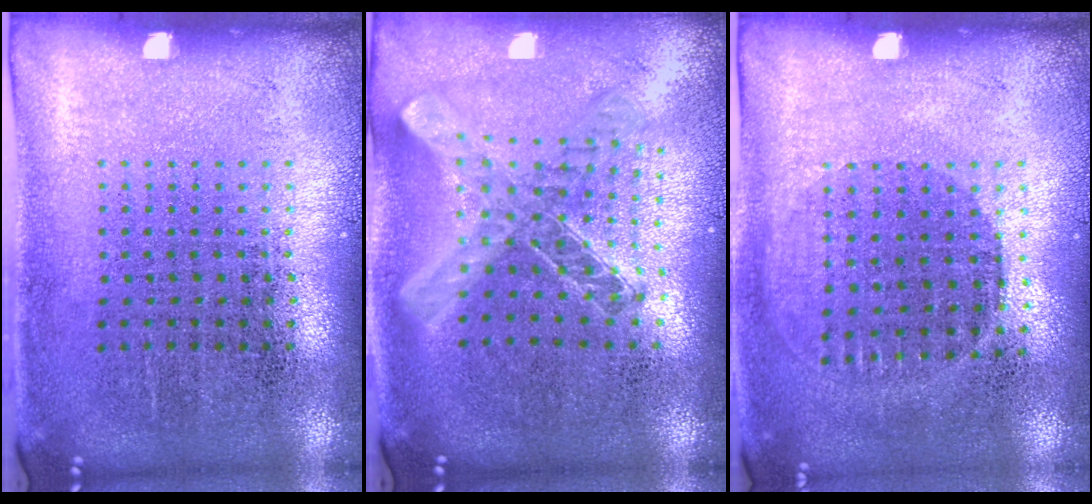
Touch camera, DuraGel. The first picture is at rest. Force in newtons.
{"total": 1.1, "press": 1.1, "slide": 0.2}
{"total": 1.0, "press": 0.9, "slide": 0.4}